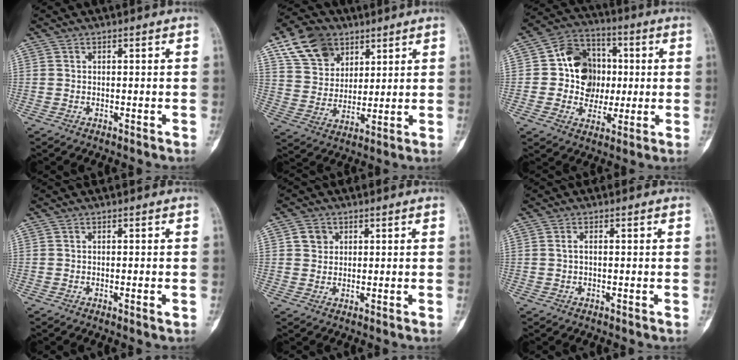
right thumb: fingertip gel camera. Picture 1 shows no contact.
{"total": 13.0, "force": [7.3, 9.1, 5.7], "torque": [-0.081, -0.018, 0.140]}
{"total": 13.0, "force": [0.5, 11.3, 6.5], "torque": [-0.046, 0.019, 0.005]}
{"total": 1.2, "force": [-0.3, 0.2, 1.1], "torque": [-0.017, 0.000, -0.004]}
{"total": 2.9, "force": [1.1, 2.6, 0.9], "torque": [-0.001, -0.004, 0.016]}
{"total": 1.1, "force": [0.1, 0.5, 1.0], "torque": [-0.021, 0.004, 0.001]}